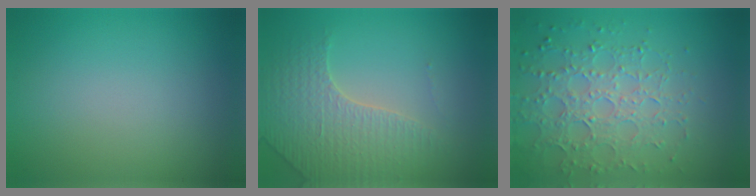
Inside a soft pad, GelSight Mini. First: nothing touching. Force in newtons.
{"total": 3.6, "press": 3.4, "slide": 1.0}
{"total": 5.5, "press": 4.7, "slide": 2.8}